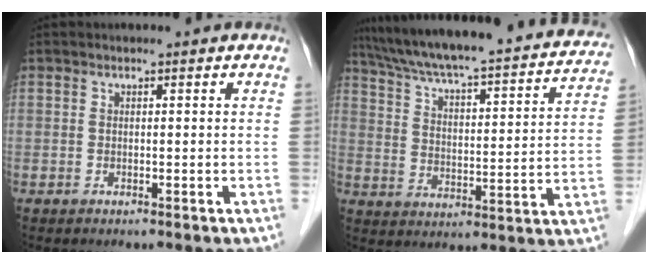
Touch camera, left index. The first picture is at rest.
{"total": 28.0, "force": [24.8, 4.0, 12.5], "torque": [-0.202, -0.023, 0.324]}